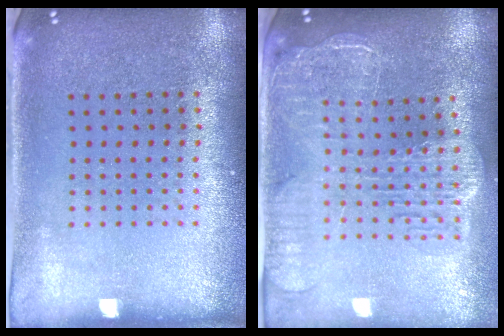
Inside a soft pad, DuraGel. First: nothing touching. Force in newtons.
{"total": 2.7, "press": 2.3, "slide": 1.4}